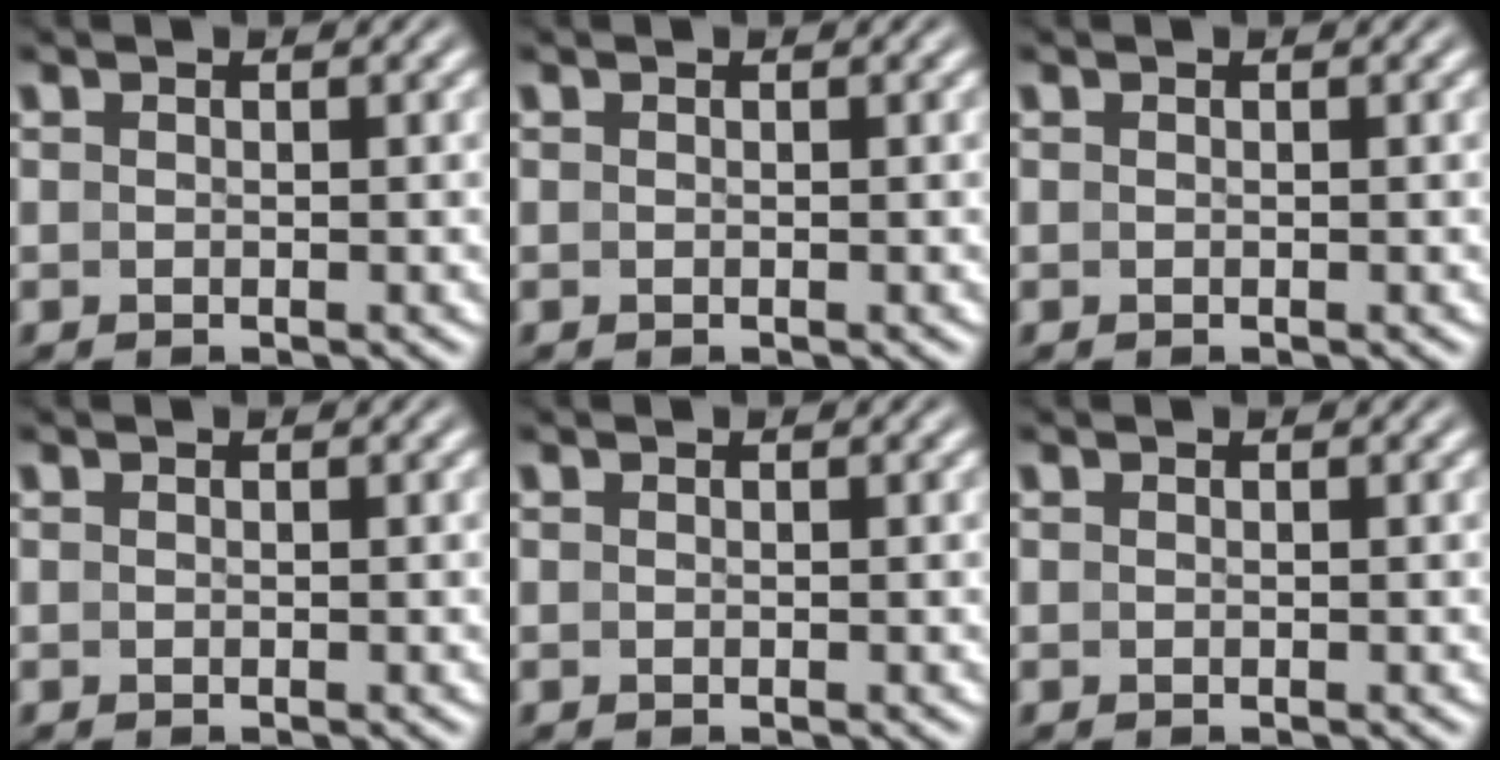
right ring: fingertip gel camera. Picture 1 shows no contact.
{"total": 0.0}
{"total": 0.0}
{"total": 0.0}
{"total": 0.0}
{"total": 0.0}